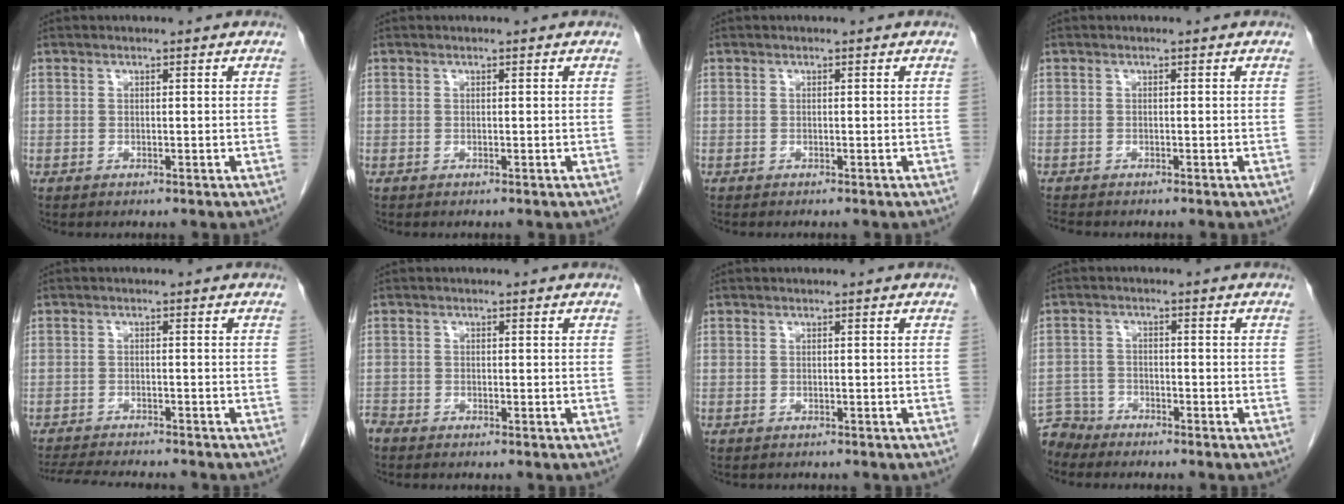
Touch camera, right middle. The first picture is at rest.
{"total": 0.0}
{"total": 1.1, "force": [-1.0, 0.0, 0.5], "torque": [-0.005, -0.002, -0.013]}
{"total": 1.5, "force": [-1.4, 0.1, 0.4], "torque": [-0.011, -0.006, -0.024]}
{"total": 10.2, "force": [-9.4, 1.1, 3.9], "torque": [-0.059, -0.012, -0.138]}
{"total": 1.6, "force": [-1.5, 0.3, 0.1], "torque": [-0.004, -0.005, -0.028]}
{"total": 1.7, "force": [-1.5, 0.5, 0.4], "torque": [-0.011, -0.003, -0.019]}
{"total": 4.3, "force": [-4.1, 0.9, -0.8], "torque": [0.018, -0.006, -0.076]}